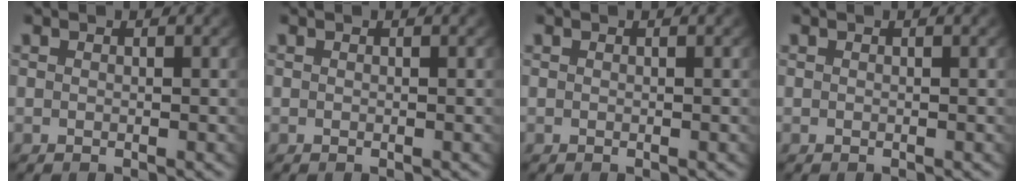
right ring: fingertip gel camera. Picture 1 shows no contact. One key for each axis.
{"total": 0.0}
{"total": 0.0}
{"total": 0.0}